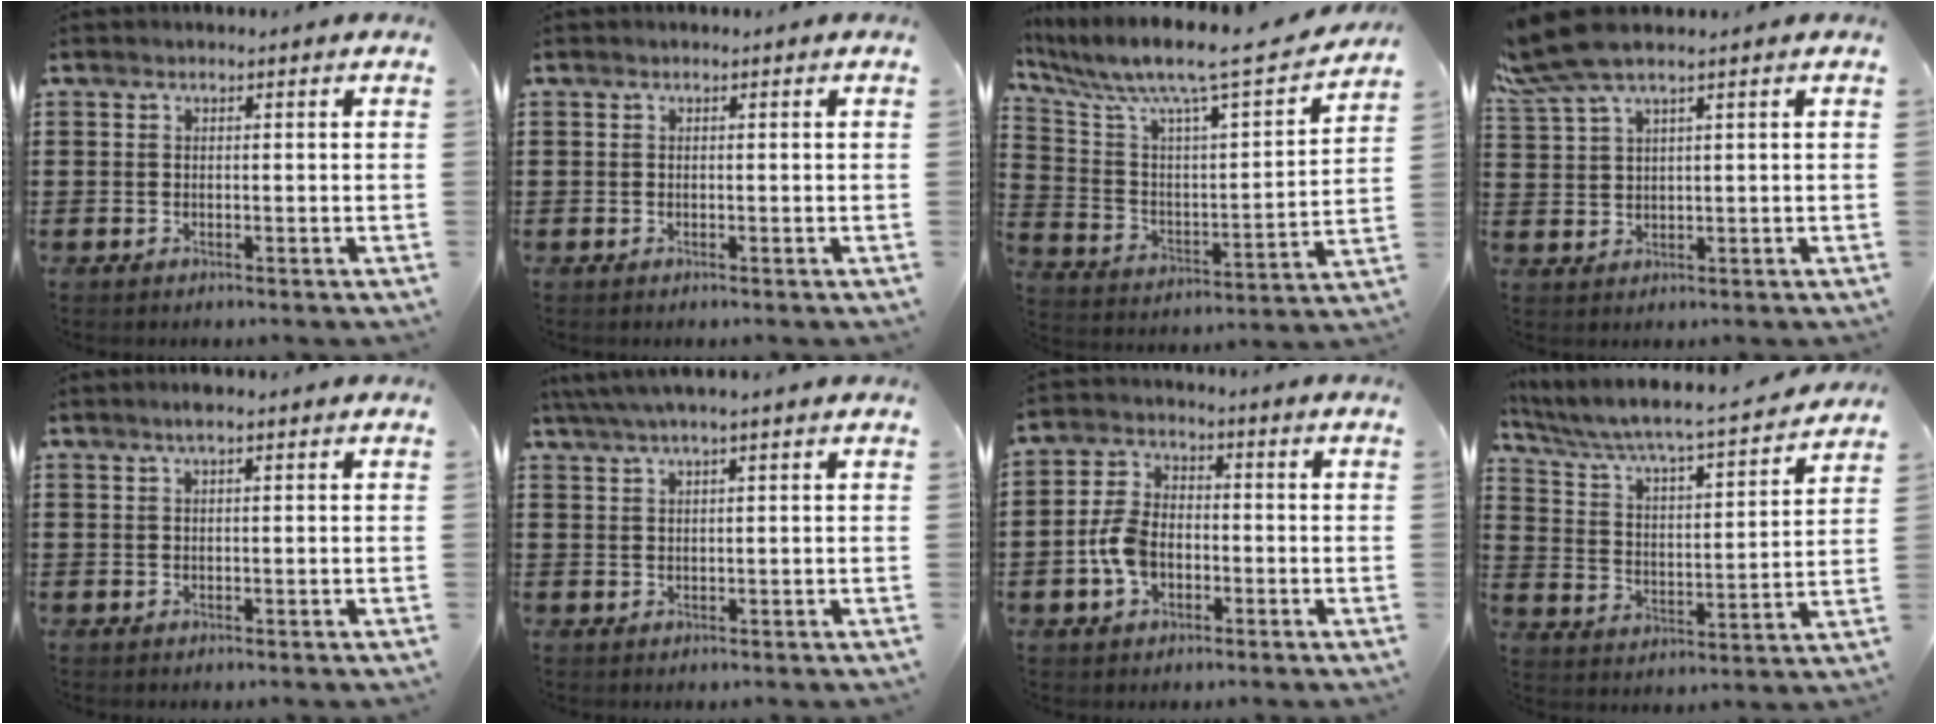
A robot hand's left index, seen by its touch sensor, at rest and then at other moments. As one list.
[{"total": 0.0}, {"total": 8.7, "force": [7.0, 0.5, 5.1], "torque": [-0.131, -0.062, 0.108]}, {"total": 5.6, "force": [4.0, 0.8, 3.9], "torque": [-0.102, -0.006, 0.068]}, {"total": 1.6, "force": [1.0, 0.1, 1.3], "torque": [-0.027, 0.003, 0.017]}, {"total": 2.7, "force": [1.8, 0.2, 2.0], "torque": [-0.041, 0.005, 0.033]}, {"total": 6.4, "force": [-1.6, 4.2, 4.5], "torque": [-0.115, 0.003, -0.037]}, {"total": 4.7, "force": [4.2, 0.1, 2.1], "torque": [-0.062, -0.039, 0.060]}]